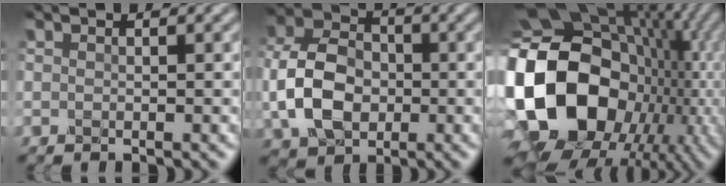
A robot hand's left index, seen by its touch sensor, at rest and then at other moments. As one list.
[{"total": 7.3, "force": [-1.1, 5.3, 4.8], "torque": [-0.108, 0.011, -0.029]}, {"total": 20.9, "force": [-1.9, 16.7, 12.4], "torque": [-0.298, -0.011, -0.025]}]